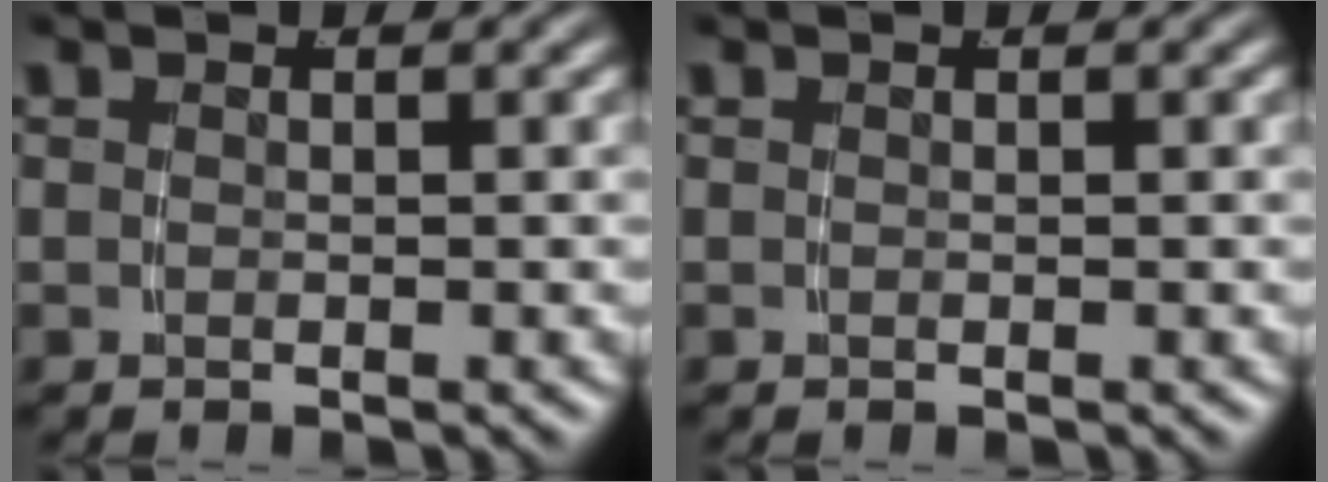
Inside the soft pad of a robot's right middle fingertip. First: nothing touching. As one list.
[{"total": 0.0}]